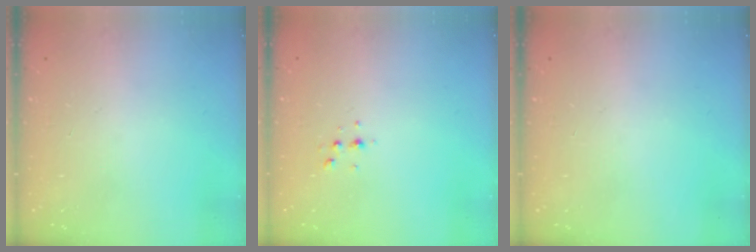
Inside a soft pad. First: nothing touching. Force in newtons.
{"total": 3.6, "press": 3.1, "slide": 1.7}
{"total": 0.0}